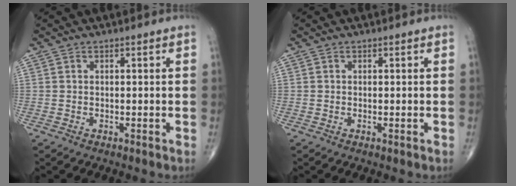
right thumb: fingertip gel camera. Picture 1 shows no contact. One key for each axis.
{"total": 0.0}